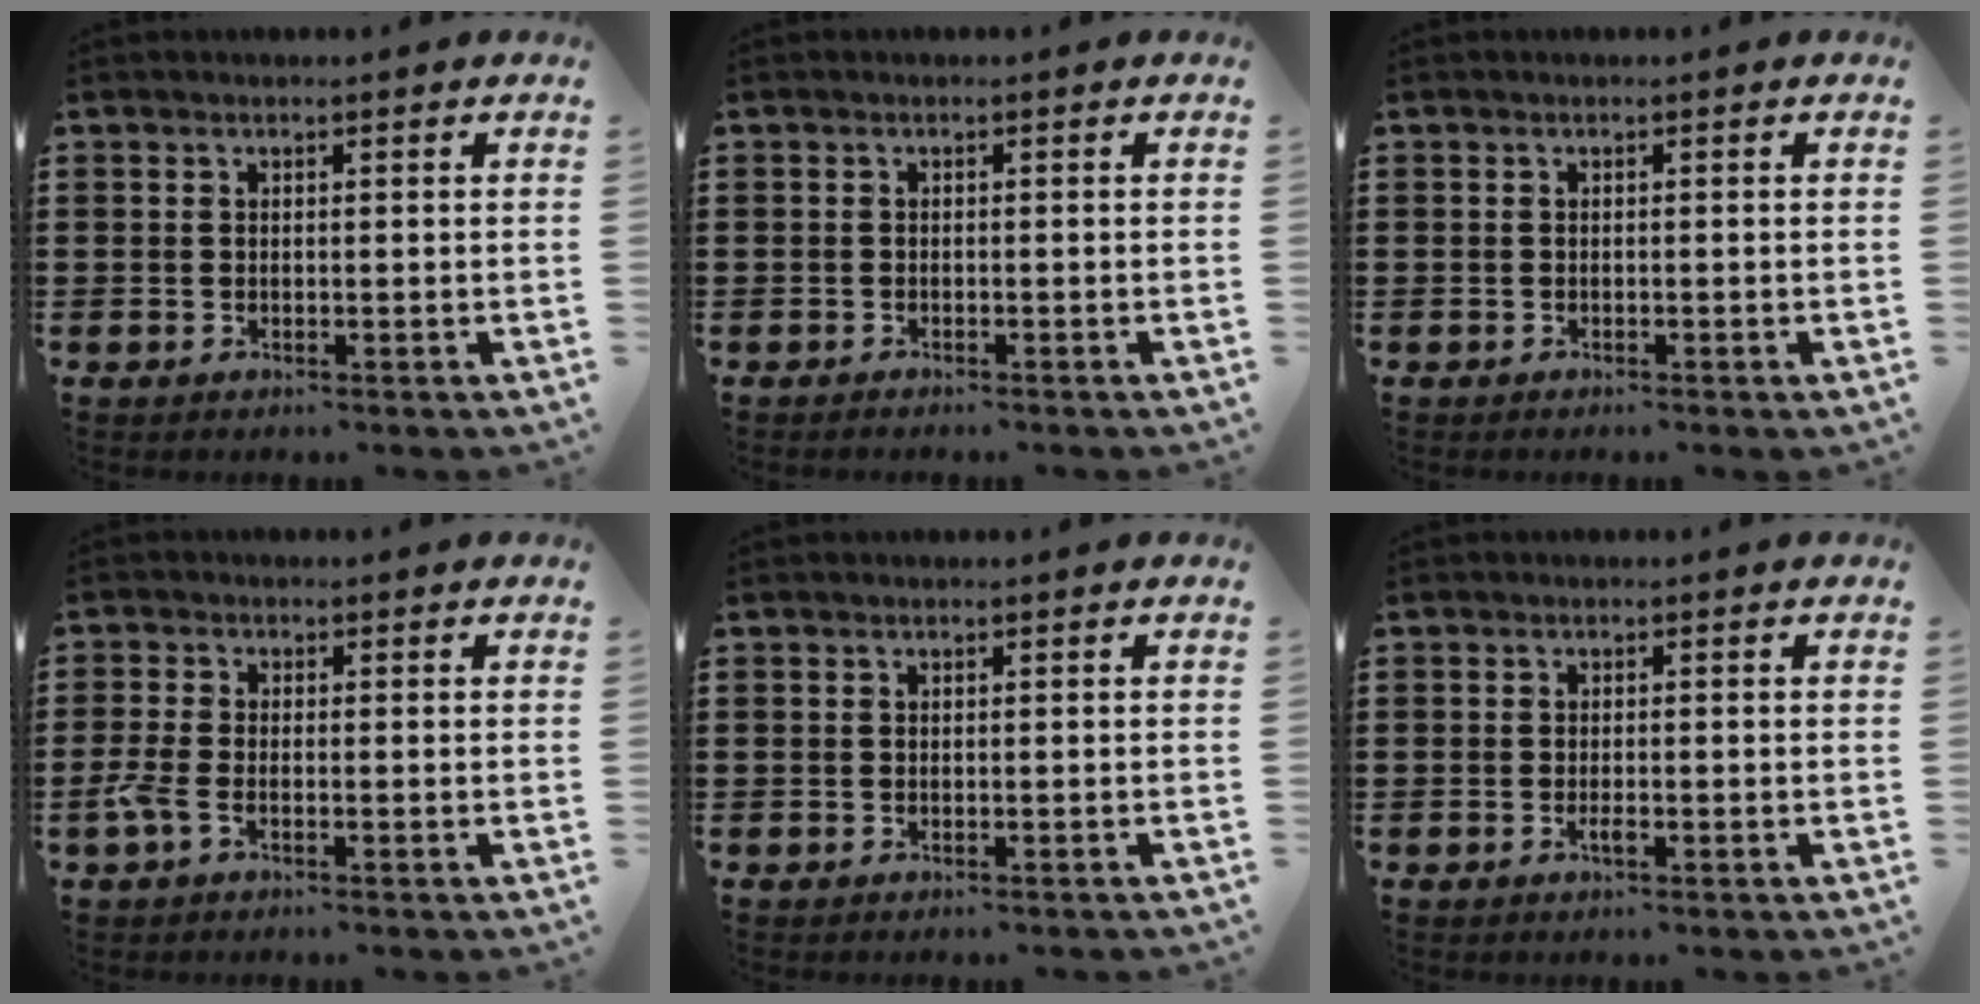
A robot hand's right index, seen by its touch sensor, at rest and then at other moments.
{"total": 0.6, "force": [-0.6, 0.1, 0.0], "torque": [-0.002, 0.001, -0.012]}
{"total": 0.0}
{"total": 2.7, "force": [-1.6, 0.7, 2.0], "torque": [-0.063, -0.008, -0.037]}
{"total": 0.0}
{"total": 1.3, "force": [-0.6, 0.3, 1.1], "torque": [-0.022, -0.003, -0.011]}